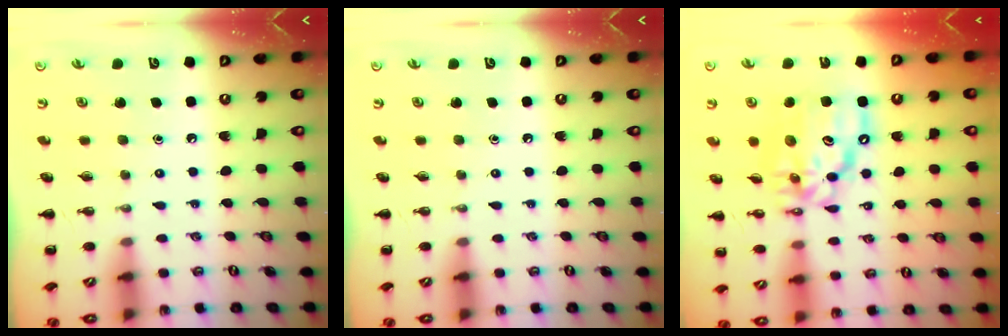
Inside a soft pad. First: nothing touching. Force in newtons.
{"total": 0.0}
{"total": 13.3, "press": 12.6, "slide": 4.1}